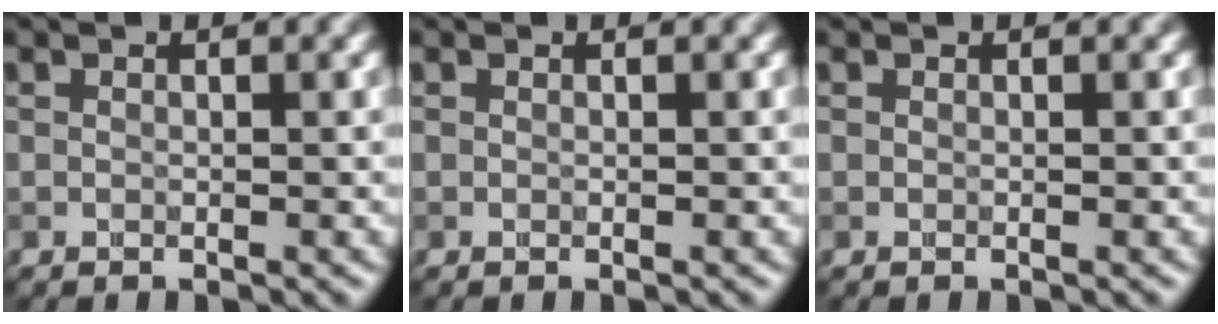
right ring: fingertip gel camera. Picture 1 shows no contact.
{"total": 0.0}
{"total": 0.0}